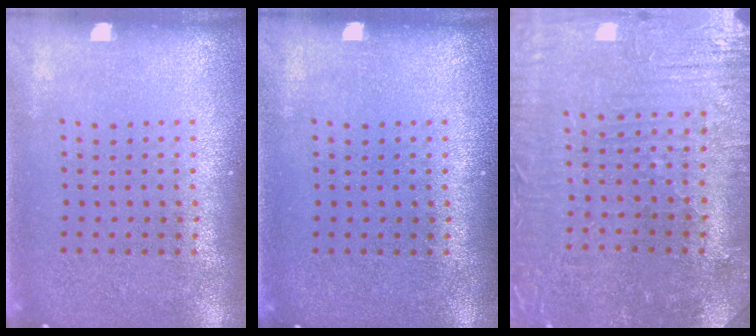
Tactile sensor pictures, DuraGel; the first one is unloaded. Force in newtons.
{"total": 0.0}
{"total": 1.3, "press": 1.3, "slide": 0.4}